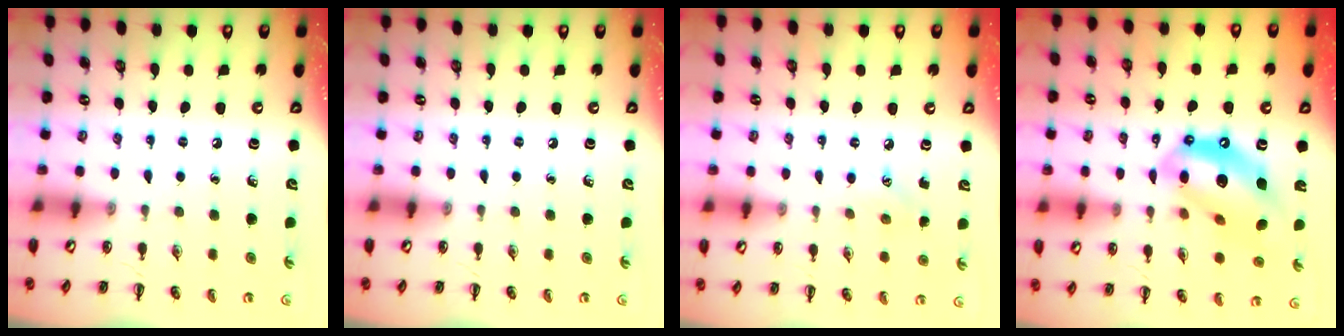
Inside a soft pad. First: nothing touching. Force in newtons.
{"total": 0.0}
{"total": 4.0, "press": 3.9, "slide": 1.1}
{"total": 16.6, "press": 16.0, "slide": 4.4}